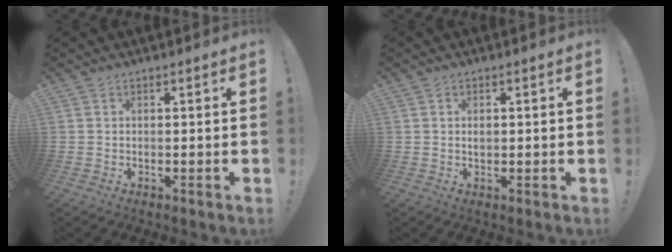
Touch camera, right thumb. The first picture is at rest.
{"total": 1.0, "force": [0.1, 0.8, 0.6], "torque": [-0.010, 0.002, 0.000]}